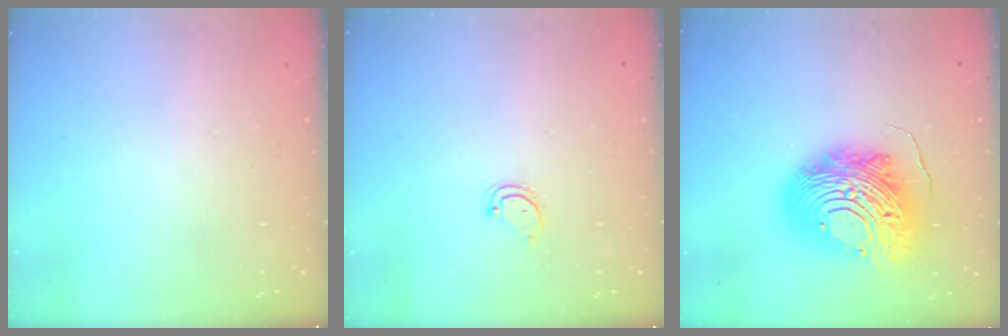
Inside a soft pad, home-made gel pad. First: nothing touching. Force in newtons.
{"total": 3.5, "press": 3.5, "slide": 0.4}
{"total": 20.1, "press": 20.0, "slide": 2.0}